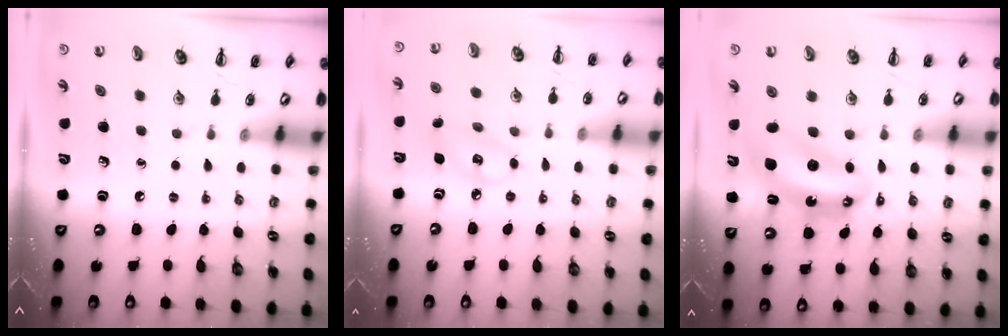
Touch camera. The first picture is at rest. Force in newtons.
{"total": 7.1, "press": 7.0, "slide": 1.2}
{"total": 7.6, "press": 7.3, "slide": 2.0}